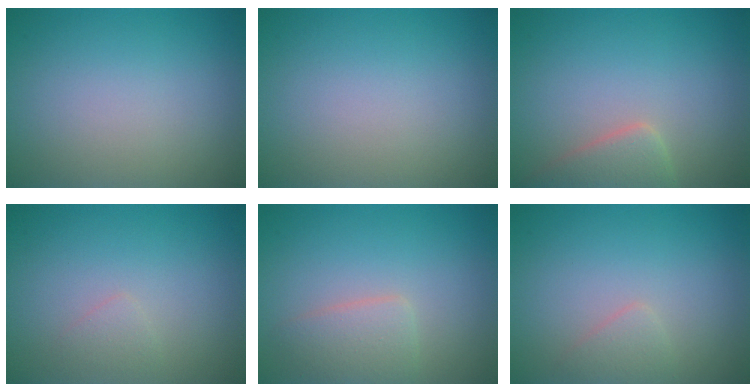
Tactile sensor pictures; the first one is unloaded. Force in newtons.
{"total": 0.0}
{"total": 2.9, "press": 2.9, "slide": 0.3}
{"total": 0.8, "press": 0.8, "slide": 0.0}
{"total": 2.4, "press": 2.4, "slide": 0.1}
{"total": 1.2, "press": 1.2, "slide": 0.1}